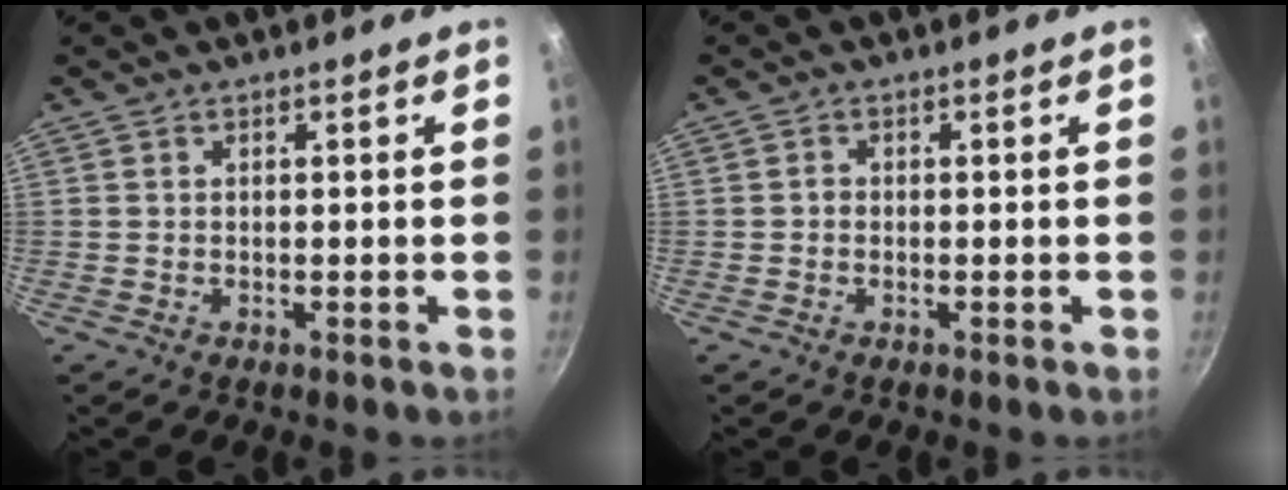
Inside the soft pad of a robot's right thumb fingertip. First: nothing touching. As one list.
[{"total": 0.8, "force": [-0.2, 0.7, 0.3], "torque": [-0.003, 0.003, -0.006]}]